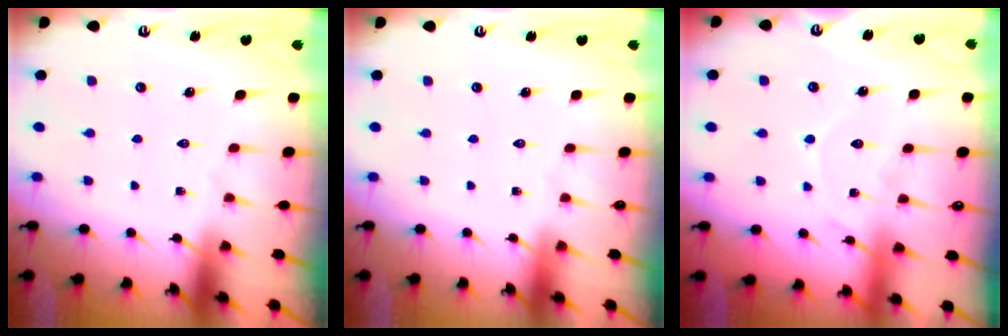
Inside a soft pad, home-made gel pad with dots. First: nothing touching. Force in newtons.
{"total": 0.0}
{"total": 7.3, "press": 7.3, "slide": 0.5}